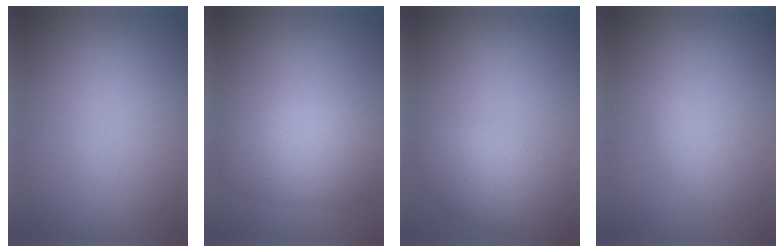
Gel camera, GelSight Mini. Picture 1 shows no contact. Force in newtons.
{"total": 4.8, "press": 4.8, "slide": 0.3}
{"total": 3.0, "press": 3.0, "slide": 0.1}
{"total": 1.3, "press": 1.3, "slide": 0.1}